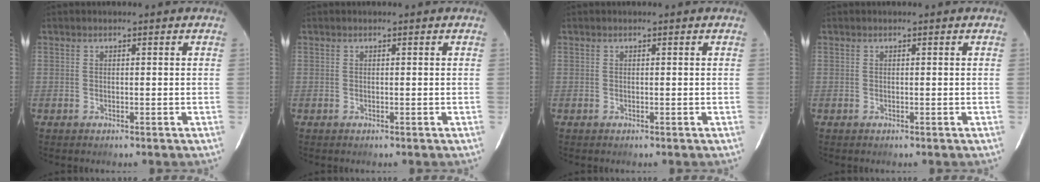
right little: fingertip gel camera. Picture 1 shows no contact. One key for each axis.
{"total": 0.0}
{"total": 0.0}
{"total": 0.0}